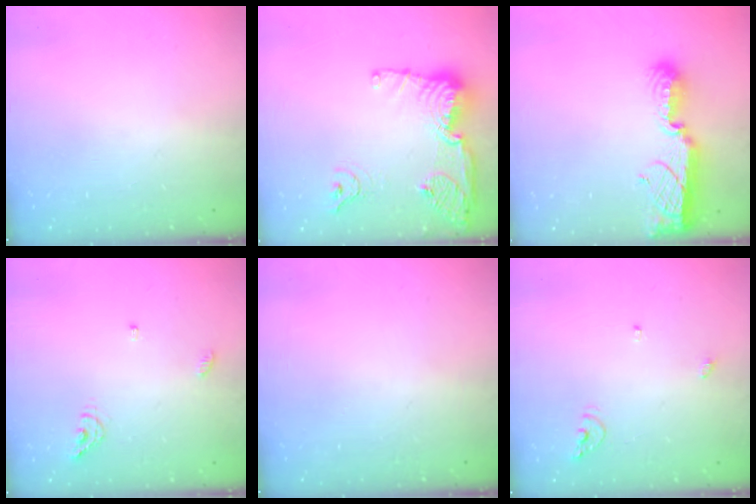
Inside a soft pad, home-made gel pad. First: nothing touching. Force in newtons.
{"total": 18.3, "press": 17.2, "slide": 6.3}
{"total": 11.3, "press": 11.3, "slide": 0.8}
{"total": 7.0, "press": 6.9, "slide": 0.8}
{"total": 0.0}
{"total": 5.8, "press": 5.8, "slide": 0.2}